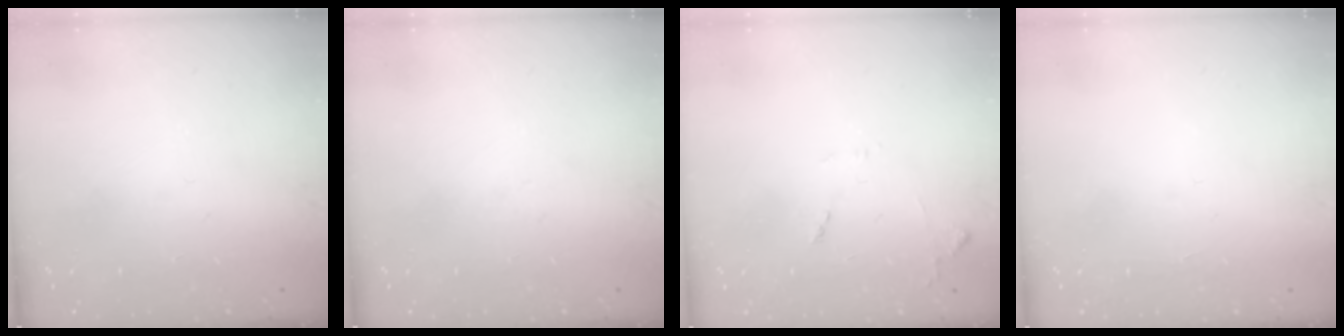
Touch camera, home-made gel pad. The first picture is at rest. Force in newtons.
{"total": 0.0}
{"total": 6.8, "press": 6.8, "slide": 0.9}
{"total": 1.7, "press": 1.7, "slide": 0.1}